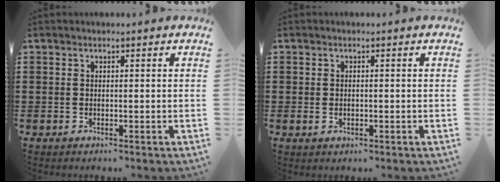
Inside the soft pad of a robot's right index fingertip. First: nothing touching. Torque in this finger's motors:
{"motor_torque": [0.88, 1.26, -0.15, -0.02]}